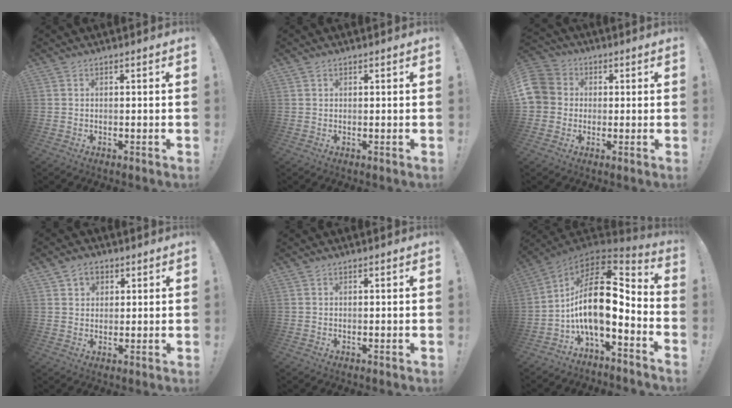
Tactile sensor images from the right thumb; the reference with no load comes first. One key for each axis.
{"total": 0.6, "fx": 0.5, "fy": 0.5, "fz": 0.0, "tx": 0.002, "ty": -0.001, "tz": 0.009}
{"total": 8.6, "fx": 0.4, "fy": 7.9, "fz": 3.4, "tx": -0.065, "ty": 0.010, "tz": 0.010}
{"total": 5.2, "fx": 2.6, "fy": 4.1, "fz": 1.9, "tx": -0.022, "ty": -0.009, "tz": 0.046}
{"total": 0.0}
{"total": 19.5, "fx": 0.0, "fy": 8.7, "fz": 17.4, "tx": -0.321, "ty": -0.004, "tz": 0.002}